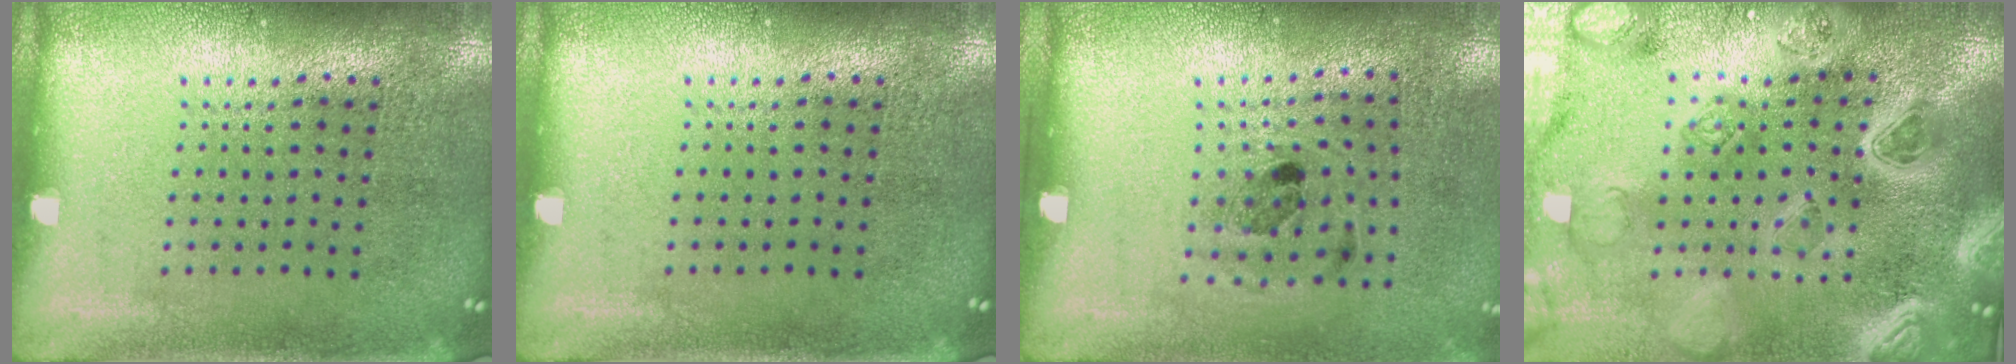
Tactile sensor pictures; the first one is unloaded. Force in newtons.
{"total": 0.0}
{"total": 1.2, "press": 0.7, "slide": 0.9}
{"total": 5.0, "press": 4.2, "slide": 2.7}